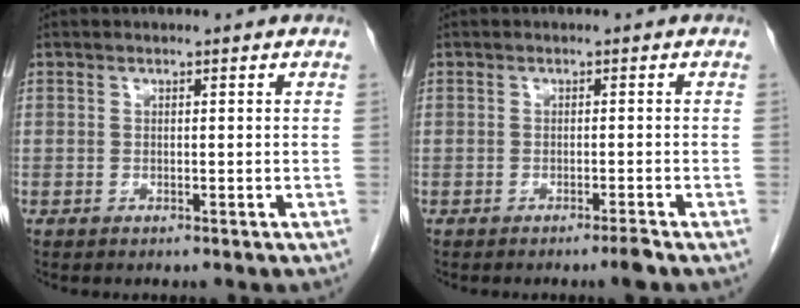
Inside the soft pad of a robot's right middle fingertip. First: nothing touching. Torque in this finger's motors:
{"motor_torque": [0.75, -0.51, 0.18, 0.06]}